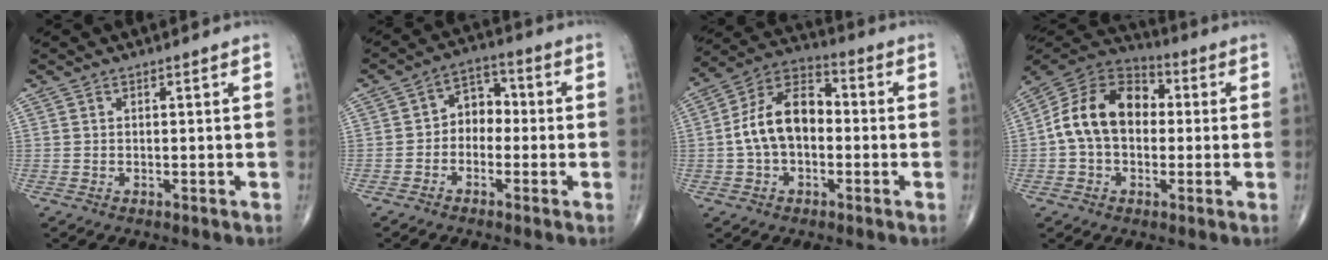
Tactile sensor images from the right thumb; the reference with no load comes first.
{"total": 6.0, "force": [-1.0, 4.6, 3.7], "torque": [-0.027, 0.032, -0.035]}
{"total": 12.6, "force": [-0.7, 8.0, 9.8], "torque": [-0.165, 0.038, -0.026]}
{"total": 14.9, "force": [0.5, 10.5, 10.5], "torque": [-0.168, 0.037, -0.004]}